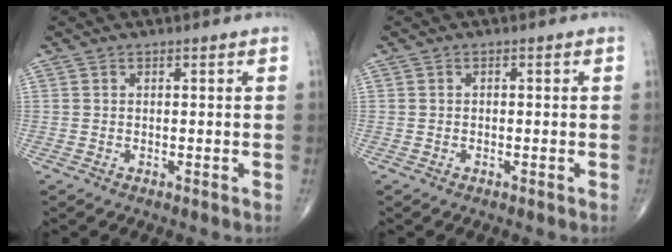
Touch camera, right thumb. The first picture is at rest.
{"total": 0.0}